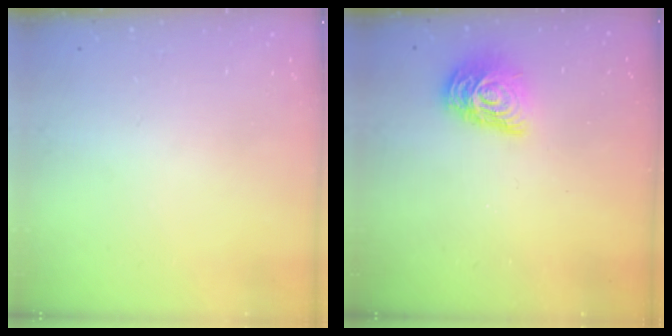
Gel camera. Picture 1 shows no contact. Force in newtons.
{"total": 11.7, "press": 11.6, "slide": 1.0}